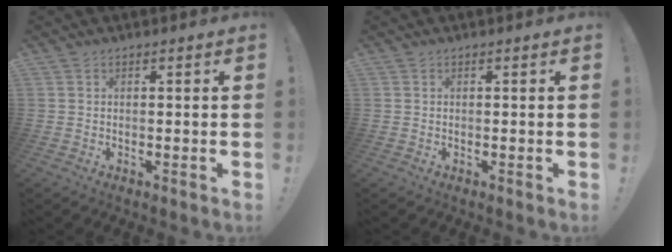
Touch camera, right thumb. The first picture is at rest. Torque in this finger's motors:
{"motor_torque": [0.00, 0.00, 0.00, 0.00, 0.00]}